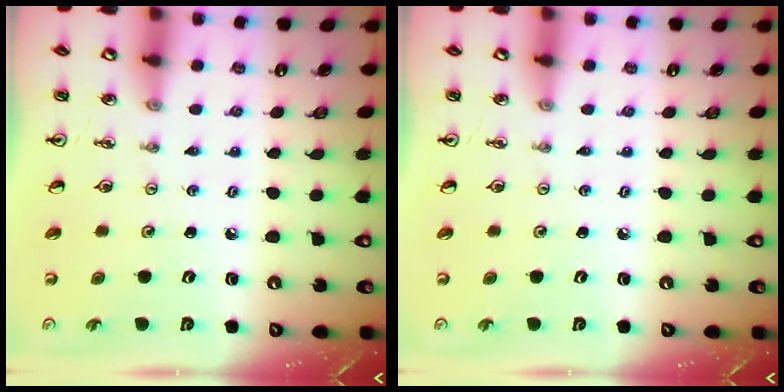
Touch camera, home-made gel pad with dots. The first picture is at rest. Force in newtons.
{"total": 0.0}